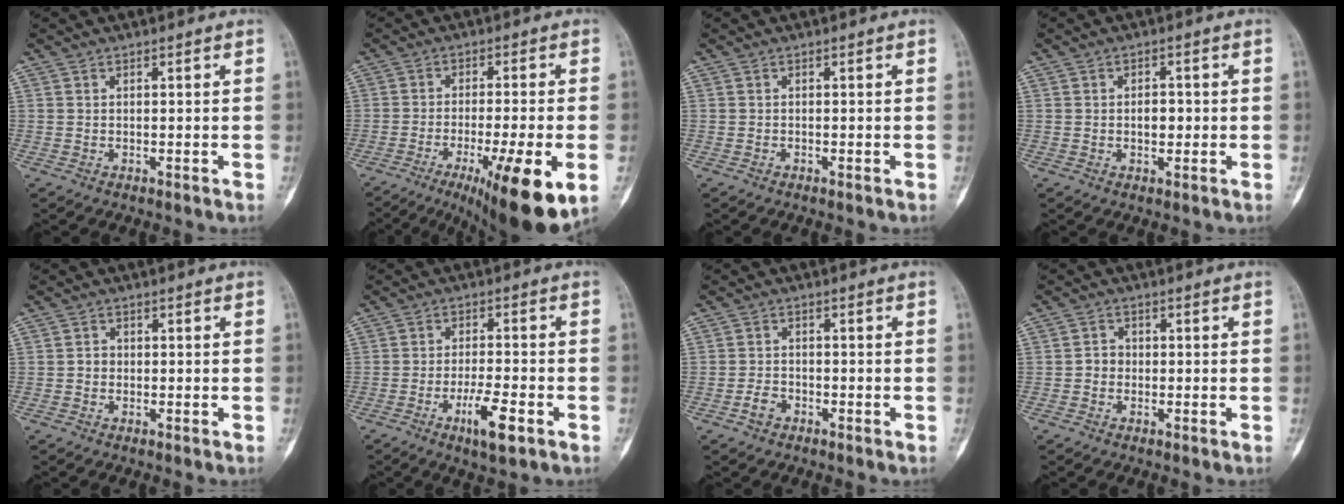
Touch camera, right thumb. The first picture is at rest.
{"total": 16.9, "force": [-6.9, 3.1, 15.2], "torque": [-0.201, -0.009, -0.098]}
{"total": 0.0}
{"total": 3.1, "force": [-0.1, 1.9, 2.5], "torque": [-0.028, 0.003, -0.002]}
{"total": 1.5, "force": [-0.2, 1.3, 0.6], "torque": [-0.002, 0.006, -0.007]}
{"total": 7.2, "force": [-3.4, 1.7, 6.1], "torque": [-0.107, 0.010, -0.055]}
{"total": 2.6, "force": [-1.5, 1.7, 1.2], "torque": [-0.017, 0.013, -0.027]}
{"total": 2.2, "force": [-0.5, 2.0, 0.9], "torque": [-0.002, 0.008, -0.015]}